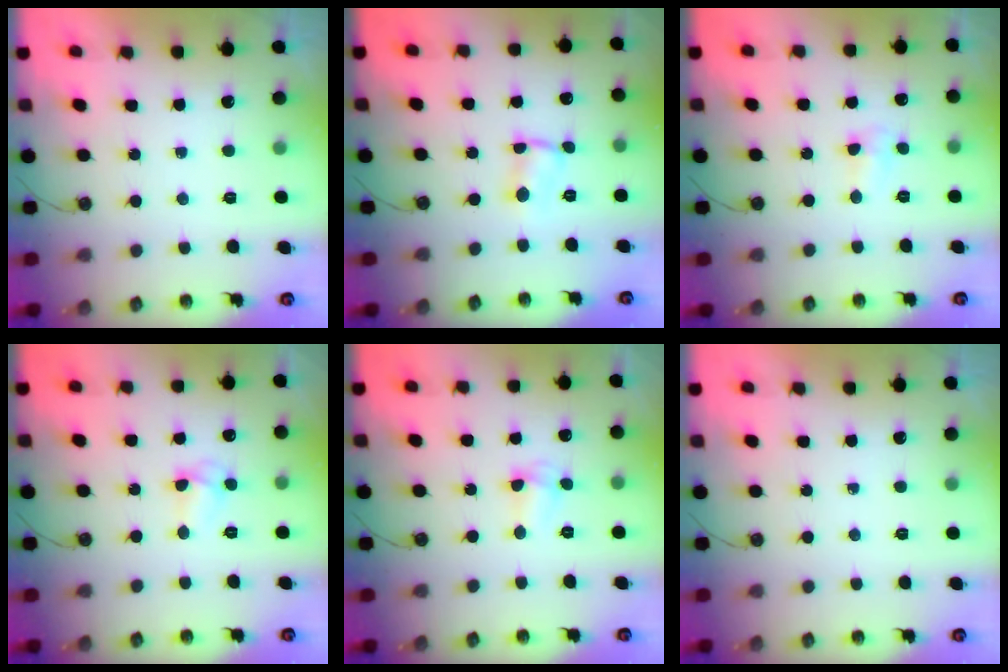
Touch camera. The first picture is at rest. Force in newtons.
{"total": 1.5, "press": 1.5, "slide": 0.2}
{"total": 4.3, "press": 4.2, "slide": 0.5}
{"total": 4.7, "press": 4.6, "slide": 0.5}
{"total": 2.7, "press": 2.6, "slide": 0.5}
{"total": 0.0}